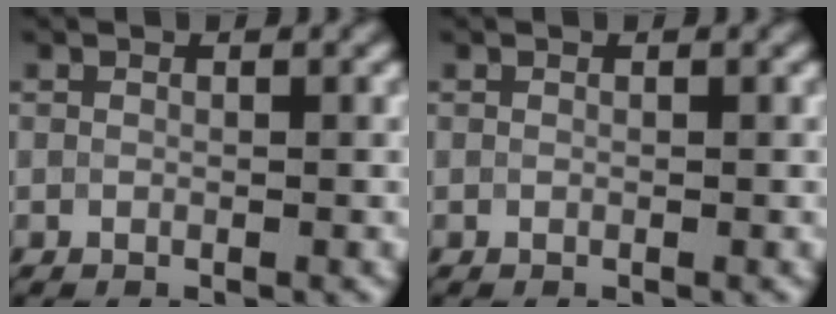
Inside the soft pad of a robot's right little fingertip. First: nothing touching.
{"total": 0.0}